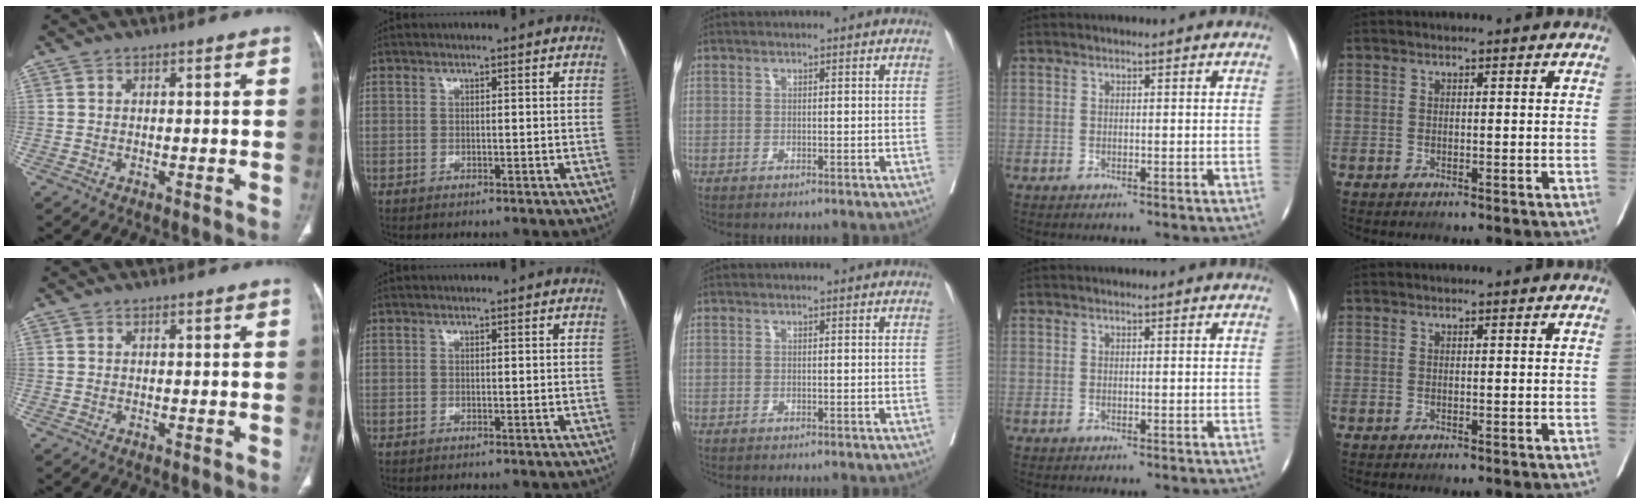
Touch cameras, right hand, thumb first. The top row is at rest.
{}